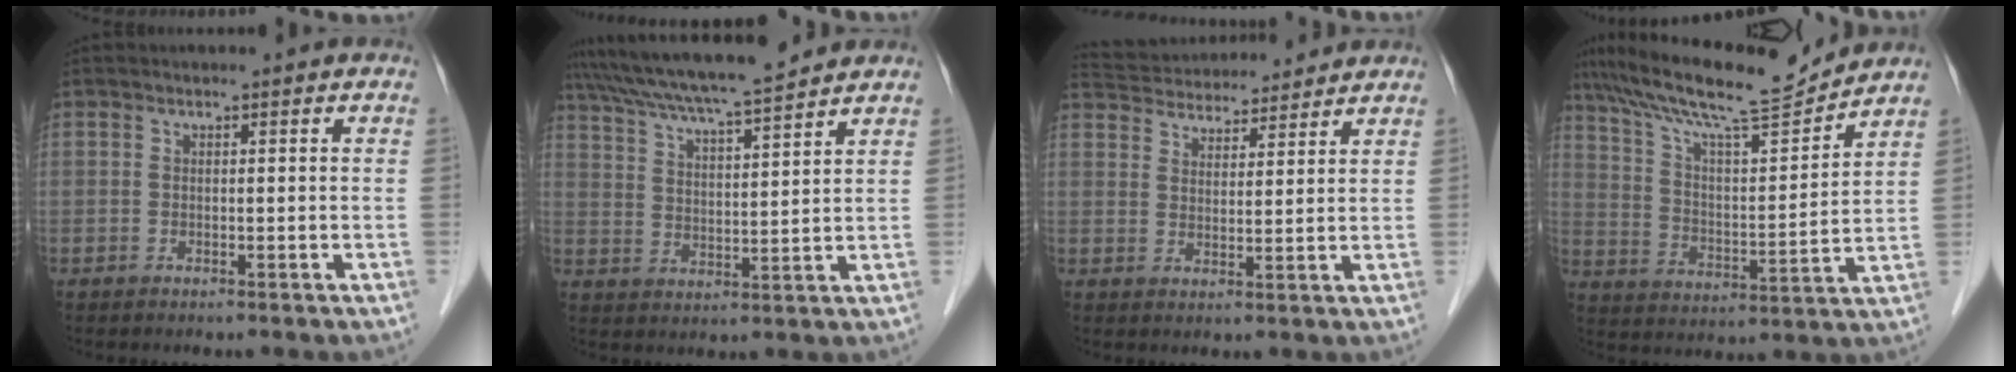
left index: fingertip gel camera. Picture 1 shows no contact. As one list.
[{"total": 13.8, "force": [12.3, 0.5, 6.2], "torque": [-0.116, 0.017, 0.202]}, {"total": 14.0, "force": [13.2, 3.0, 3.7], "torque": [-0.068, 0.038, 0.205]}, {"total": 16.4, "force": [14.7, 0.7, 7.1], "torque": [-0.131, 0.004, 0.245]}]